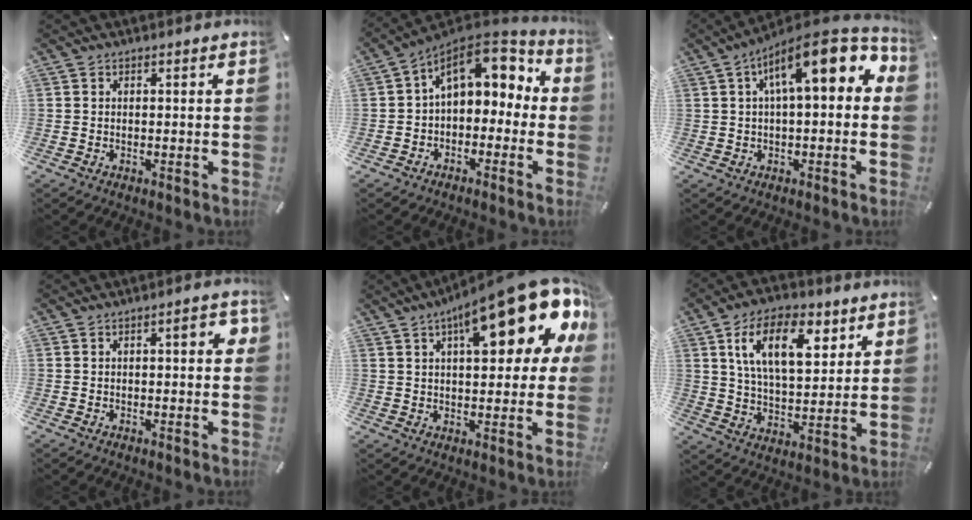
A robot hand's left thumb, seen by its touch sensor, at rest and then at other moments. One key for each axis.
{"total": 11.4, "fx": 4.2, "fy": 7.7, "fz": 7.2, "tx": -0.121, "ty": -0.023, "tz": 0.077}
{"total": 15.2, "fx": 5.0, "fy": 5.9, "fz": 13.1, "tx": -0.196, "ty": -0.018, "tz": 0.081}
{"total": 4.2, "fx": 0.7, "fy": 1.5, "fz": 3.8, "tx": -0.049, "ty": 0.002, "tz": 0.004}
{"total": 24.2, "fx": 11.8, "fy": 8.6, "fz": 19.3, "tx": -0.264, "ty": -0.066, "tz": 0.189}
{"total": 15.7, "fx": 7.5, "fy": 8.4, "fz": 11.0, "tx": -0.184, "ty": -0.010, "tz": 0.130}